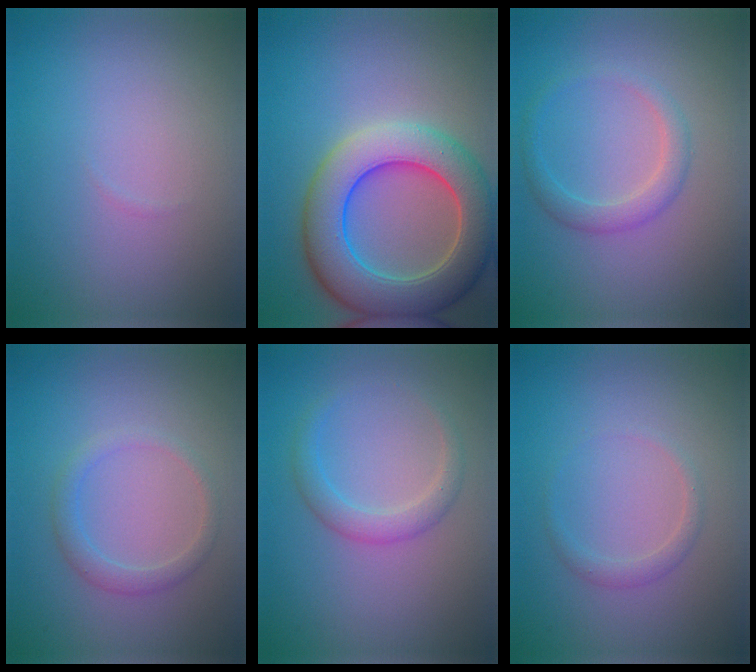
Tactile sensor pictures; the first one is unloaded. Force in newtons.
{"total": 8.9, "press": 8.9, "slide": 0.3}
{"total": 2.1, "press": 2.1, "slide": 0.1}
{"total": 1.9, "press": 1.9, "slide": 0.1}
{"total": 2.2, "press": 2.2, "slide": 0.0}
{"total": 1.2, "press": 1.2, "slide": 0.0}